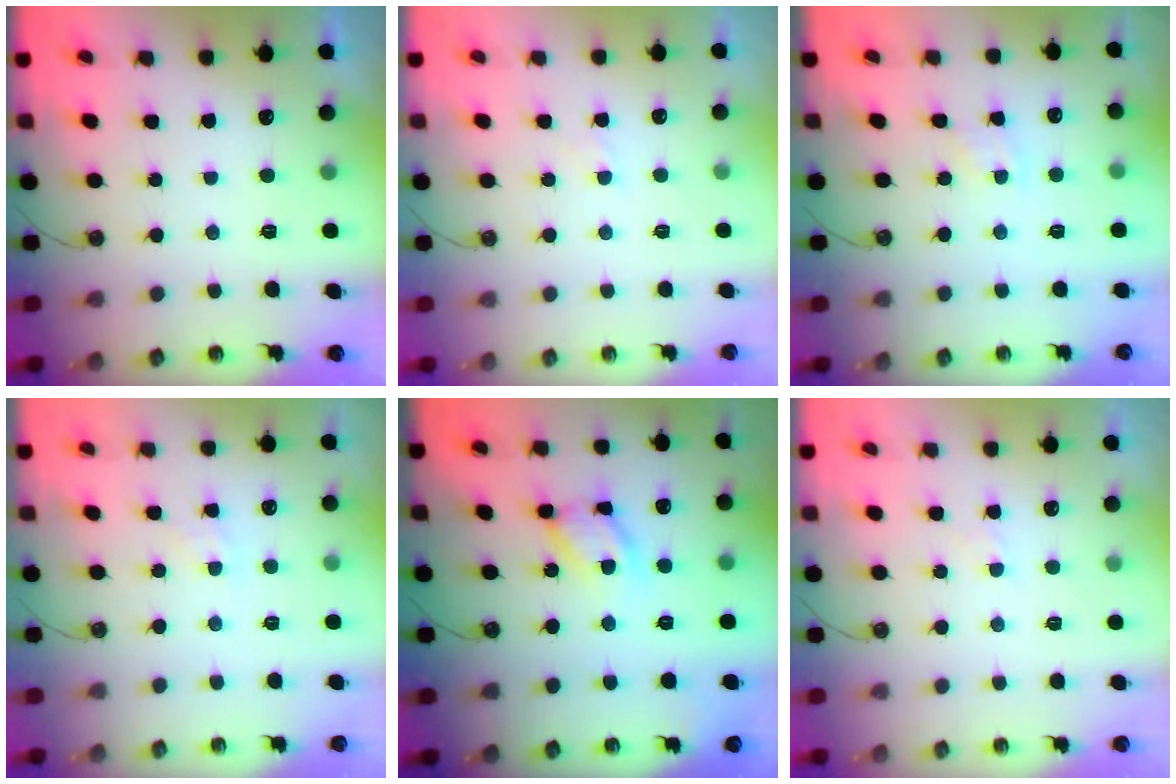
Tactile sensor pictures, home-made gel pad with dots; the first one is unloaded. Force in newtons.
{"total": 1.9, "press": 1.9, "slide": 0.4}
{"total": 3.5, "press": 3.4, "slide": 0.5}
{"total": 3.0, "press": 3.0, "slide": 0.4}
{"total": 12.8, "press": 12.8, "slide": 0.9}
{"total": 1.9, "press": 1.9, "slide": 0.4}